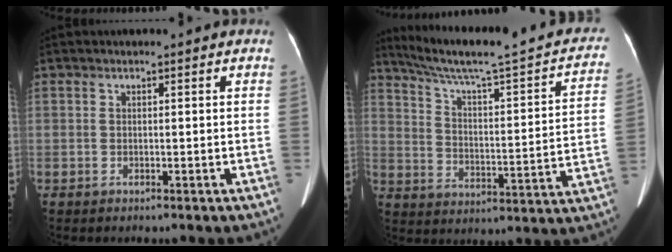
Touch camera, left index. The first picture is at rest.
{"total": 24.2, "force": [20.1, 2.4, 13.4], "torque": [-0.198, -0.012, 0.264]}